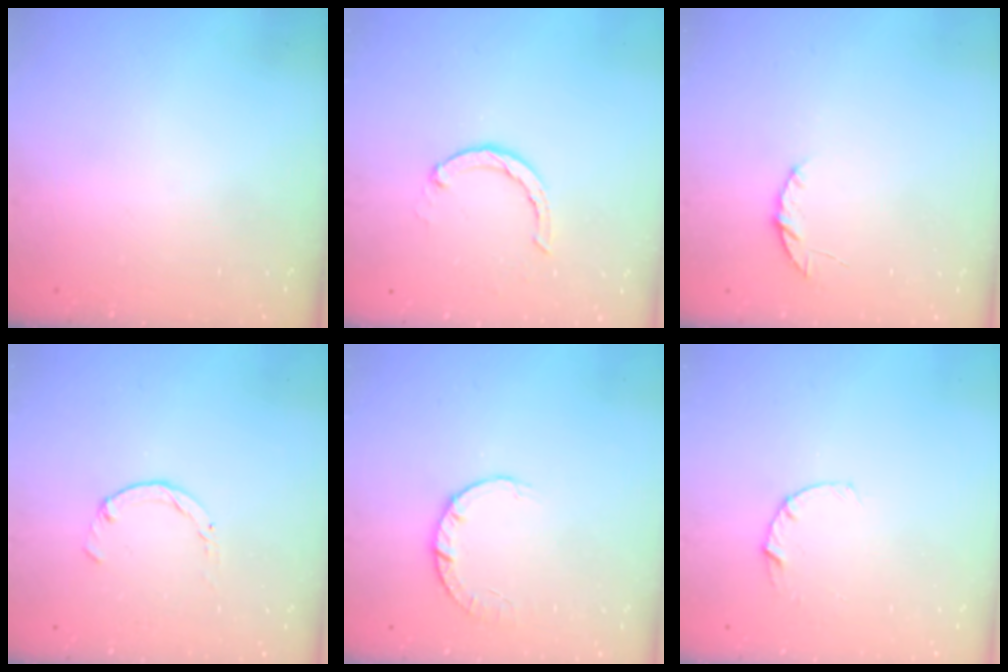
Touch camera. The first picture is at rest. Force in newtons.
{"total": 2.3, "press": 2.3, "slide": 0.2}
{"total": 3.8, "press": 3.8, "slide": 0.5}
{"total": 0.0}
{"total": 2.8, "press": 2.8, "slide": 0.4}
{"total": 3.2, "press": 3.2, "slide": 0.4}